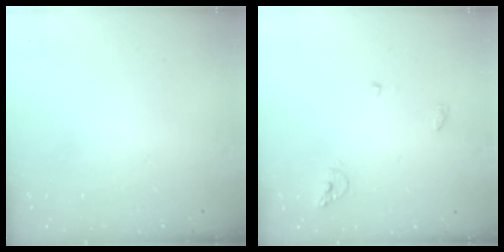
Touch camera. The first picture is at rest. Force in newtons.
{"total": 5.7, "press": 5.7, "slide": 0.5}